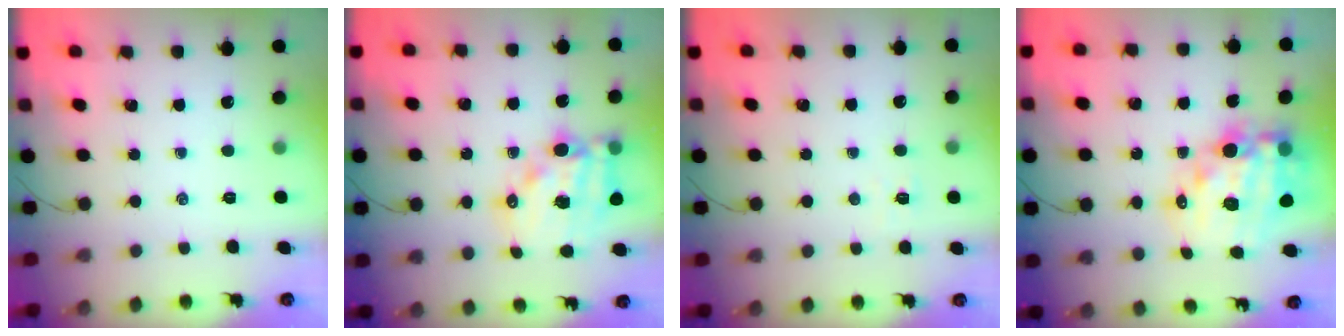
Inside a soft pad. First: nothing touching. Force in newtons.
{"total": 15.9, "press": 15.5, "slide": 3.7}
{"total": 2.8, "press": 2.7, "slide": 0.8}
{"total": 18.3, "press": 17.8, "slide": 4.2}